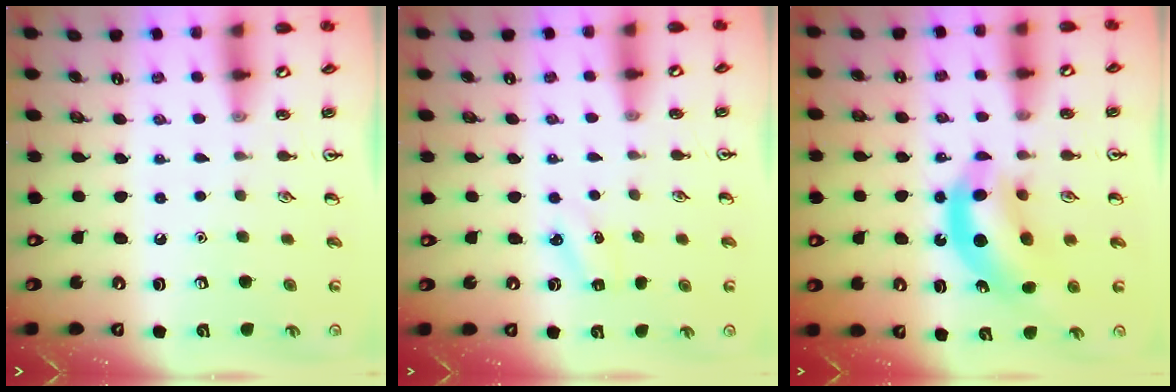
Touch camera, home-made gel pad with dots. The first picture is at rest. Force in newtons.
{"total": 2.5, "press": 2.3, "slide": 0.9}
{"total": 10.1, "press": 9.7, "slide": 3.0}